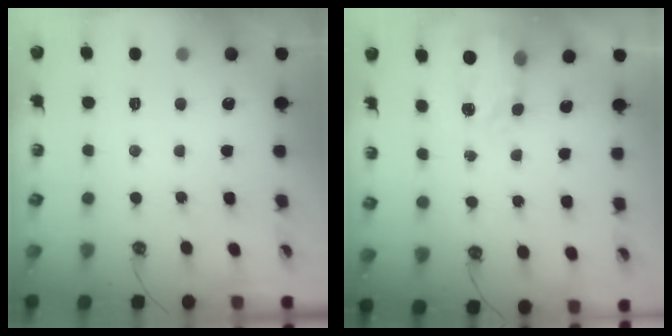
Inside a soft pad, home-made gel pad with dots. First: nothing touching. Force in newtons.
{"total": 4.0, "press": 3.9, "slide": 0.7}